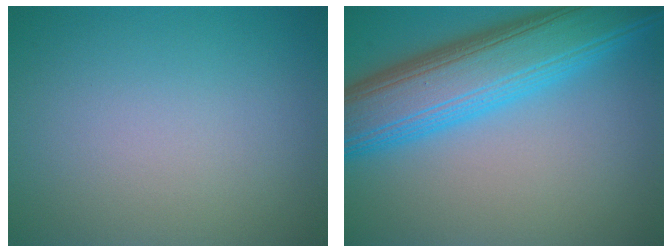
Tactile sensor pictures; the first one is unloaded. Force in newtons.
{"total": 9.6, "press": 9.6, "slide": 0.3}